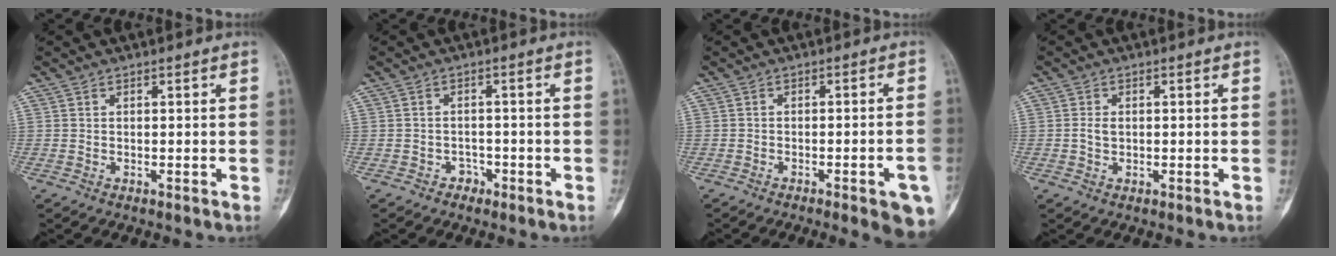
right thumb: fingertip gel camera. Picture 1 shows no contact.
{"total": 1.9, "force": [-1.2, 1.4, 0.3], "torque": [0.001, 0.010, -0.021]}
{"total": 9.4, "force": [-4.7, 1.9, 8.0], "torque": [-0.089, 0.013, -0.056]}
{"total": 1.8, "force": [0.0, 1.3, 1.2], "torque": [-0.024, 0.003, 0.000]}